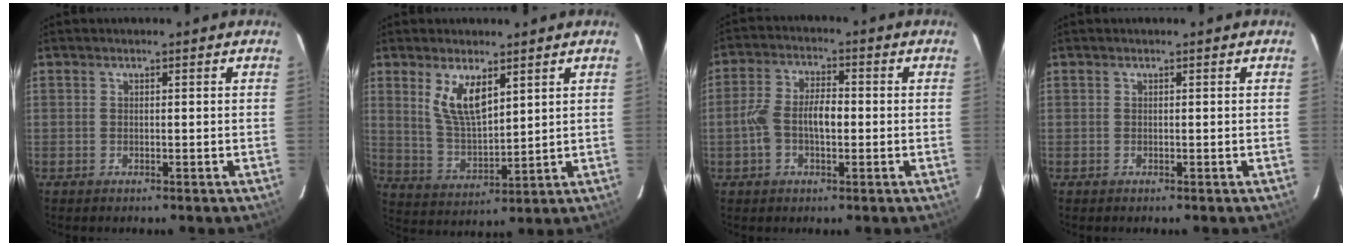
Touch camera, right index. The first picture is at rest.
{"total": 8.6, "force": [4.4, 3.3, 6.7], "torque": [-0.125, -0.006, 0.096]}
{"total": 6.9, "force": [-1.3, 3.3, 5.9], "torque": [-0.121, 0.013, -0.023]}
{"total": 0.0}